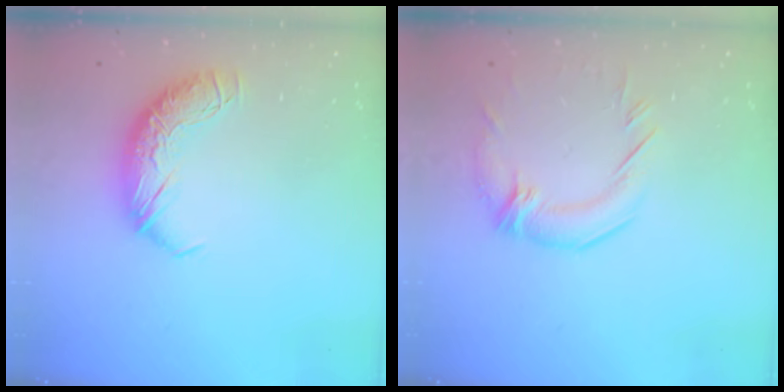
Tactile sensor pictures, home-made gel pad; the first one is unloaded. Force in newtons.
{"total": 2.1, "press": 1.4, "slide": 1.6}